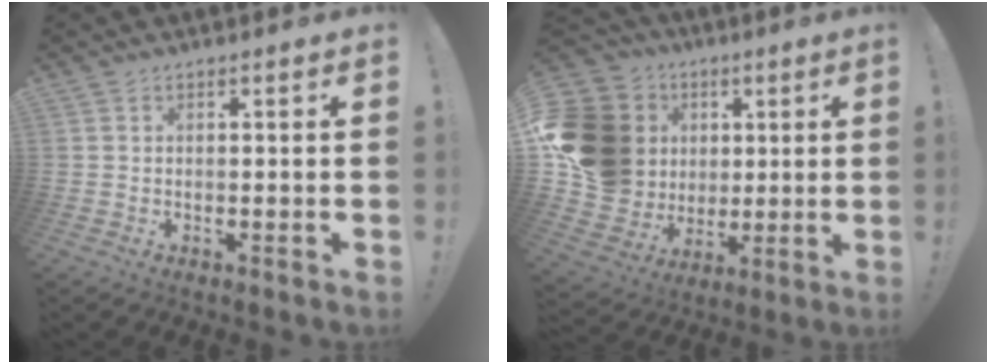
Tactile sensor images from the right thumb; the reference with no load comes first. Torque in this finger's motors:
{"motor_torque": [1.02, 1.36, 0.47, -0.23, 0.24]}